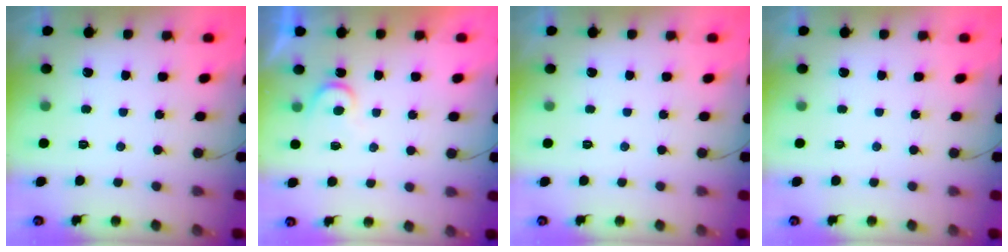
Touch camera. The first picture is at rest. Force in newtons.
{"total": 6.0, "press": 6.0, "slide": 0.5}
{"total": 0.0}
{"total": 0.0}